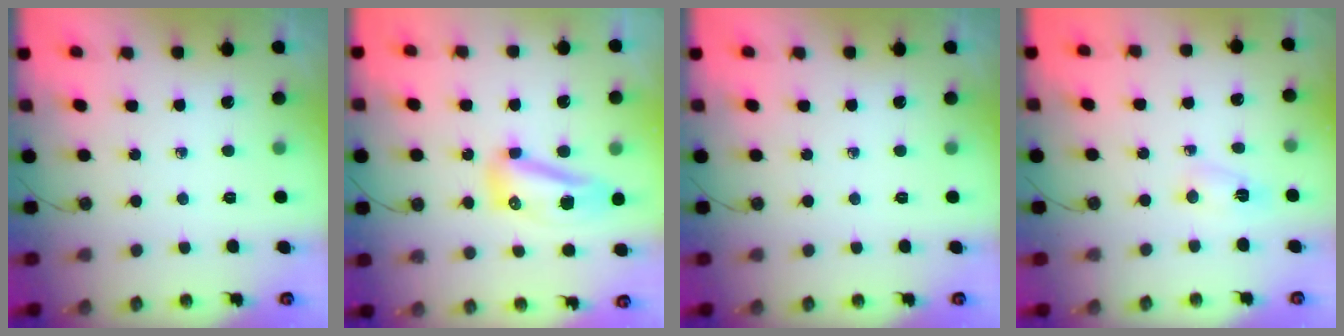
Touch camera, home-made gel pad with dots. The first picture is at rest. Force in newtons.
{"total": 10.2, "press": 10.2, "slide": 0.4}
{"total": 0.0}
{"total": 2.2, "press": 2.1, "slide": 0.6}